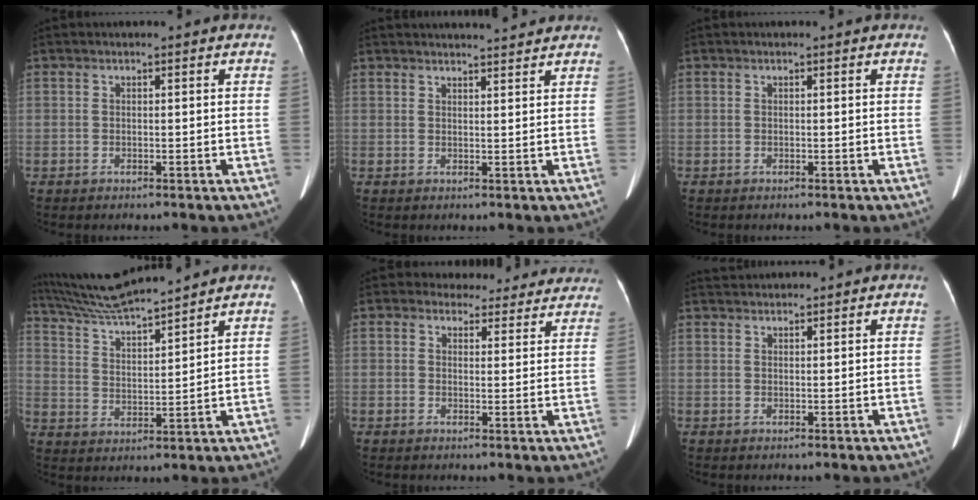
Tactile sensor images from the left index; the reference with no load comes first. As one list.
[{"total": 6.0, "force": [5.8, 0.1, 1.6], "torque": [-0.019, 0.004, 0.066]}, {"total": 0.0}, {"total": 12.3, "force": [11.3, -0.9, 4.7], "torque": [-0.095, 0.011, 0.206]}, {"total": 11.8, "force": [10.6, 5.3, 0.2], "torque": [0.041, -0.013, 0.098]}, {"total": 3.2, "force": [3.2, 0.1, 0.6], "torque": [-0.007, 0.022, 0.055]}]